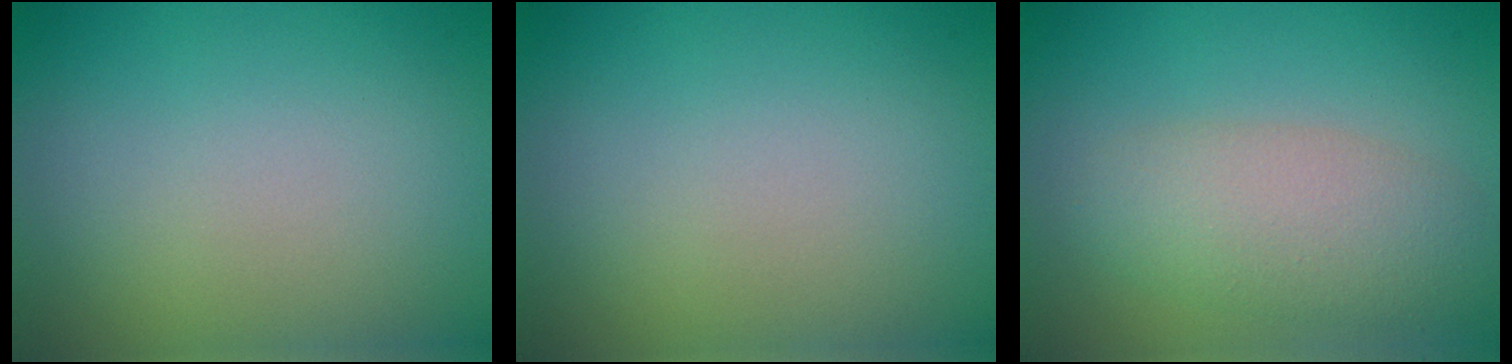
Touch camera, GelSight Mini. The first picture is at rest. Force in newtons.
{"total": 0.0}
{"total": 4.6, "press": 4.6, "slide": 0.2}